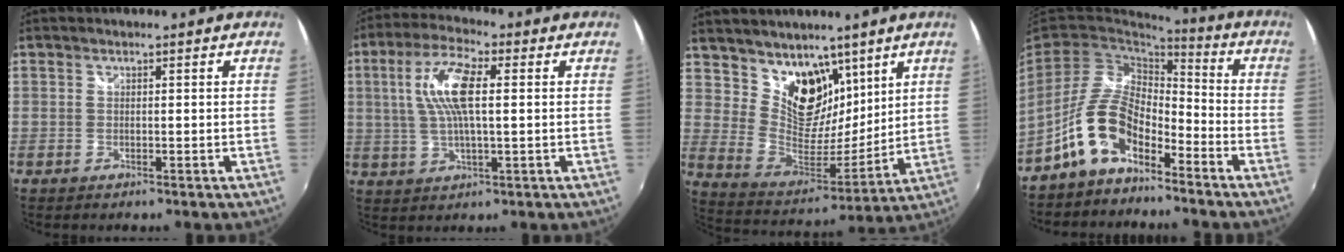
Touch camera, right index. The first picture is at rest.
{"total": 10.6, "force": [1.8, 3.1, 10.0], "torque": [-0.198, 0.012, 0.033]}
{"total": 13.9, "force": [9.0, 8.8, 5.8], "torque": [-0.104, -0.010, 0.173]}
{"total": 11.7, "force": [-7.0, 5.7, 7.6], "torque": [-0.158, 0.011, -0.134]}